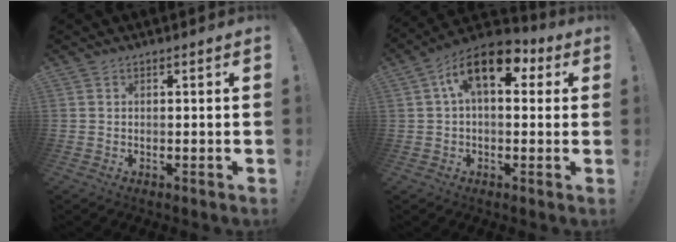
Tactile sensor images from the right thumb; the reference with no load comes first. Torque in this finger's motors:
{"motor_torque": [0.08, 1.56, 1.32, 0.13, 0.08]}